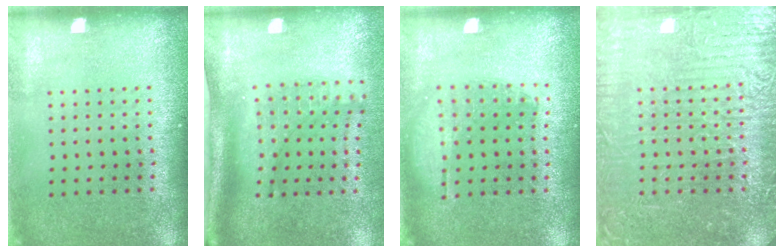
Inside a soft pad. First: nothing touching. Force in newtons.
{"total": 2.1, "press": 1.5, "slide": 1.4}
{"total": 1.0, "press": 0.9, "slide": 0.4}
{"total": 4.8, "press": 4.6, "slide": 1.5}